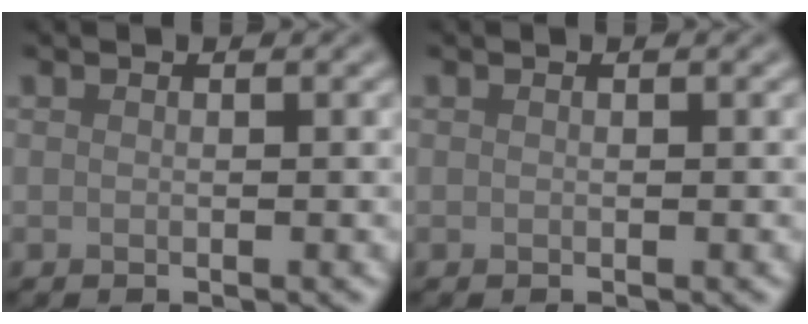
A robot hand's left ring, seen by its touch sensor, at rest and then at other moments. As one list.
[{"total": 0.0}]